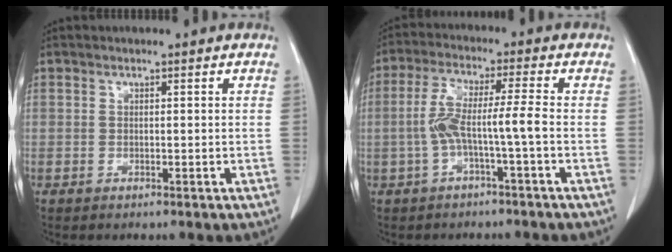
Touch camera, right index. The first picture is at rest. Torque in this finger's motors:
{"motor_torque": [1.21, -0.48, 0.66, 0.20]}